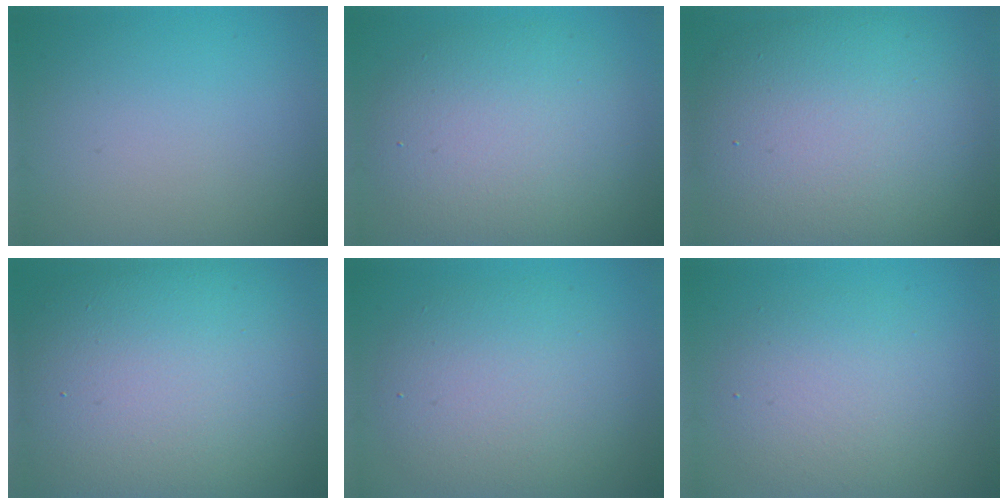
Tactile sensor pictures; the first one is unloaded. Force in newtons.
{"total": 9.1, "press": 9.1, "slide": 0.3}
{"total": 13.6, "press": 13.6, "slide": 0.9}
{"total": 15.5, "press": 15.5, "slide": 1.2}
{"total": 6.4, "press": 6.4, "slide": 0.5}
{"total": 4.4, "press": 4.4, "slide": 0.4}